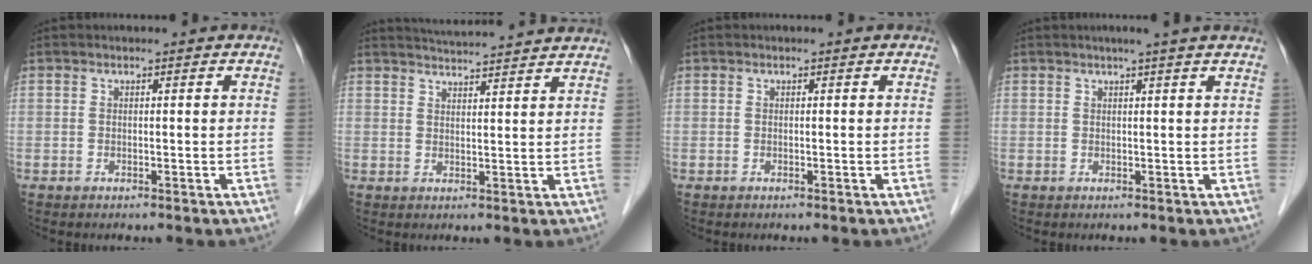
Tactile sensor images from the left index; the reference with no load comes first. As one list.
[{"total": 10.3, "force": [9.8, -0.4, 3.2], "torque": [-0.055, 0.021, 0.125]}, {"total": 0.0}, {"total": 3.8, "force": [3.0, -0.7, 2.2], "torque": [-0.027, 0.013, 0.035]}]